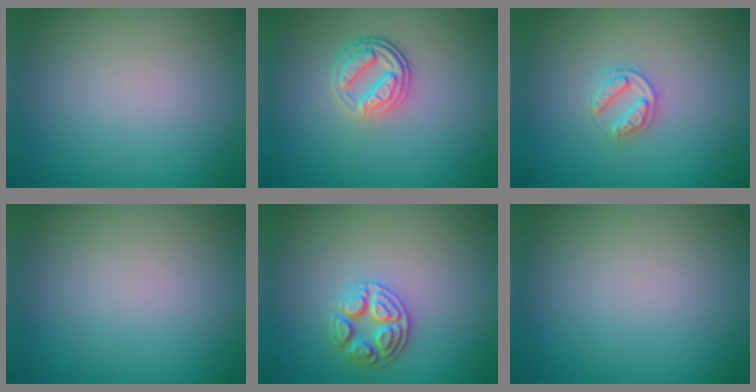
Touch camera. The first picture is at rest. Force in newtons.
{"total": 3.6, "press": 2.7, "slide": 2.4}
{"total": 2.0, "press": 2.0, "slide": 0.3}
{"total": 0.0}
{"total": 2.8, "press": 2.7, "slide": 0.6}
{"total": 0.0}